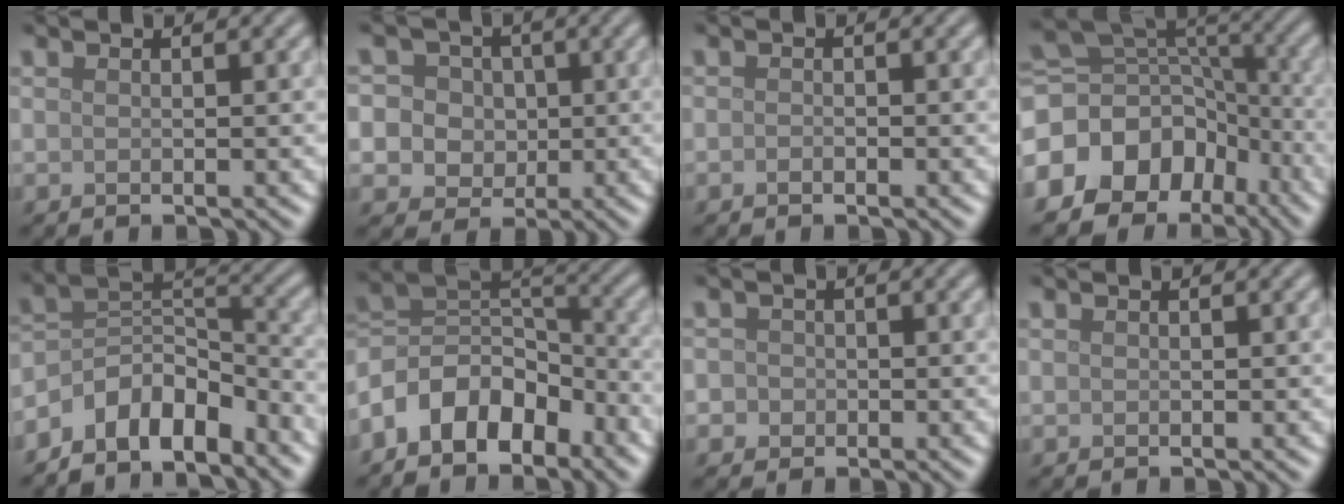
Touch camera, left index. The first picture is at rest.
{"total": 8.4, "force": [1.8, 7.5, 3.1], "torque": [-0.060, 0.038, 0.010]}
{"total": 0.5, "force": [-0.2, 0.3, 0.3], "torque": [-0.006, -0.001, -0.006]}
{"total": 11.6, "force": [-5.6, 8.9, 4.8], "torque": [-0.103, 0.003, -0.091]}
{"total": 7.0, "force": [-5.1, 3.2, 3.6], "torque": [-0.046, 0.007, -0.102]}
{"total": 7.8, "force": [-4.6, 4.4, 4.5], "torque": [-0.065, 0.013, -0.100]}
{"total": 2.3, "force": [0.1, 2.2, 0.7], "torque": [0.007, 0.014, -0.020]}
{"total": 0.0}